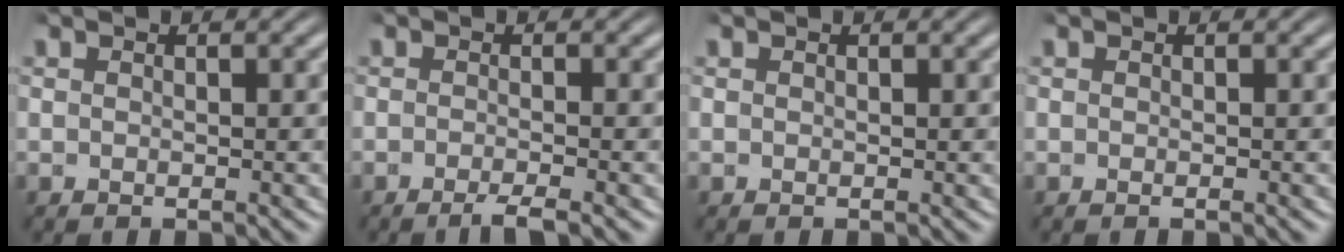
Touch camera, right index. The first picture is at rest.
{"total": 1.9, "force": [-1.6, 0.1, 1.1], "torque": [-0.009, 0.007, -0.035]}
{"total": 0.0}
{"total": 0.0}